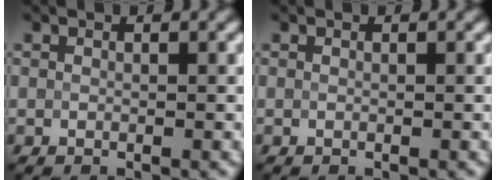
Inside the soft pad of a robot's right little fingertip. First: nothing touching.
{"total": 0.0}